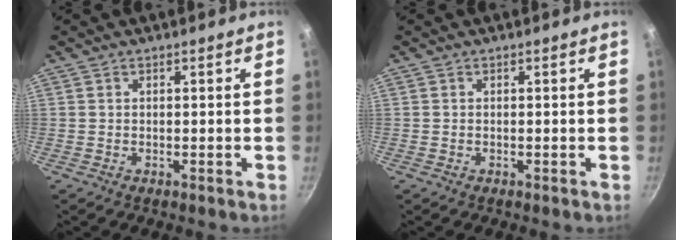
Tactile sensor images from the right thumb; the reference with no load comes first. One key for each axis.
{"total": 0.0}